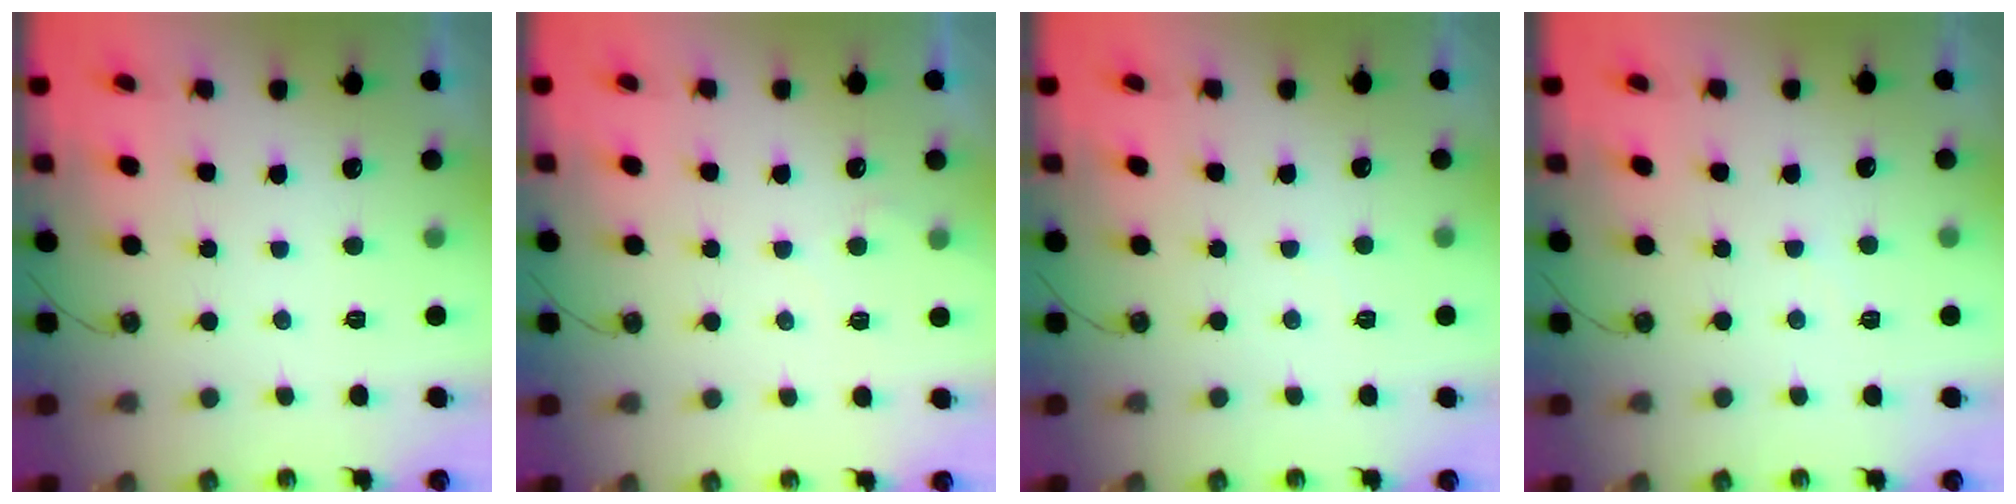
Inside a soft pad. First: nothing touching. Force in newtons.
{"total": 3.7, "press": 3.7, "slide": 0.4}
{"total": 3.3, "press": 3.3, "slide": 0.6}
{"total": 2.2, "press": 2.2, "slide": 0.4}